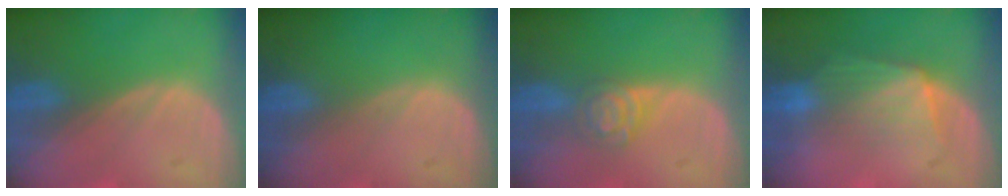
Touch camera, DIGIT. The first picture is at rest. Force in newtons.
{"total": 0.0}
{"total": 4.4, "press": 3.9, "slide": 1.9}
{"total": 7.0, "press": 6.3, "slide": 3.0}